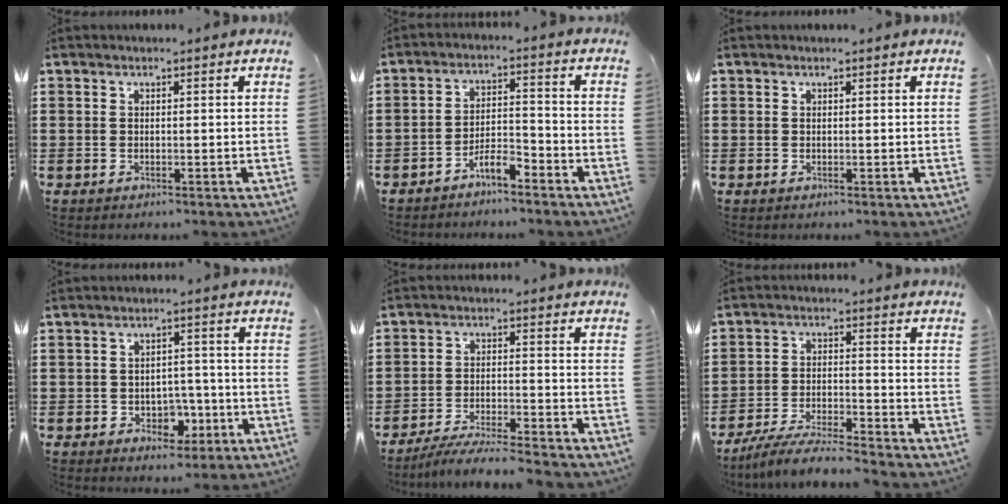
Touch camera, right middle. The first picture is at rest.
{"total": 4.7, "force": [-4.2, 0.8, 2.0], "torque": [-0.049, 0.005, -0.089]}
{"total": 0.0}
{"total": 4.1, "force": [-2.1, 3.1, 1.8], "torque": [-0.029, 0.005, -0.043]}
{"total": 5.7, "force": [-5.4, 0.0, 1.6], "torque": [-0.033, -0.007, -0.107]}
{"total": 6.7, "force": [-6.3, 0.4, 2.2], "torque": [-0.050, -0.005, -0.125]}